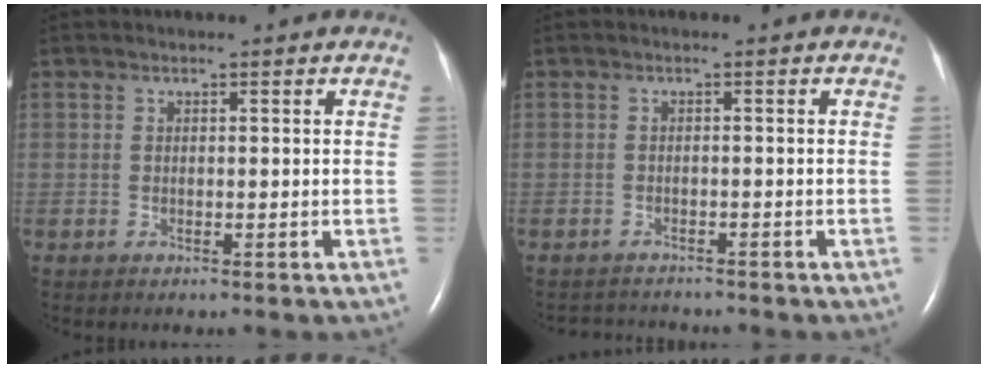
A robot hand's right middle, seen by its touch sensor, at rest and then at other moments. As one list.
[{"total": 2.7, "force": [-2.7, 0.1, -0.4], "torque": [0.006, -0.012, -0.040]}]